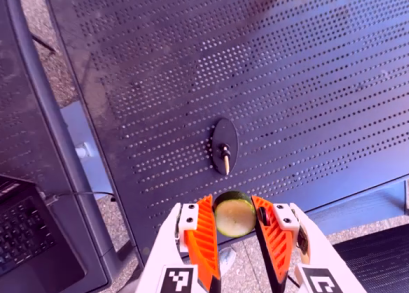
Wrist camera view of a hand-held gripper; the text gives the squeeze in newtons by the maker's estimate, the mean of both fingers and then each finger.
{"total": 10.6, "left": 10.0, "right": 11.2}